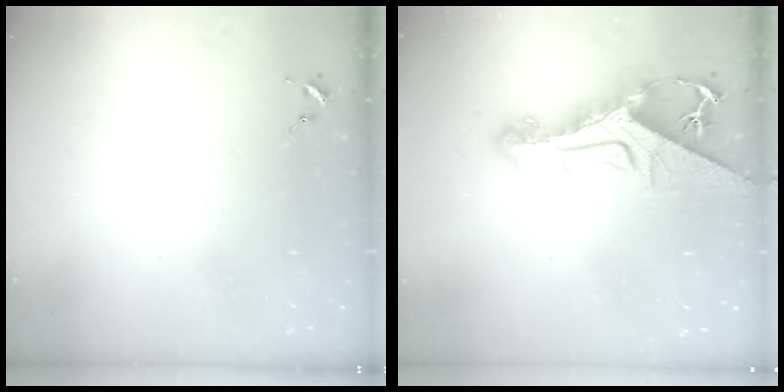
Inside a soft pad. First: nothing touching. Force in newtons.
{"total": 16.2, "press": 16.1, "slide": 1.6}